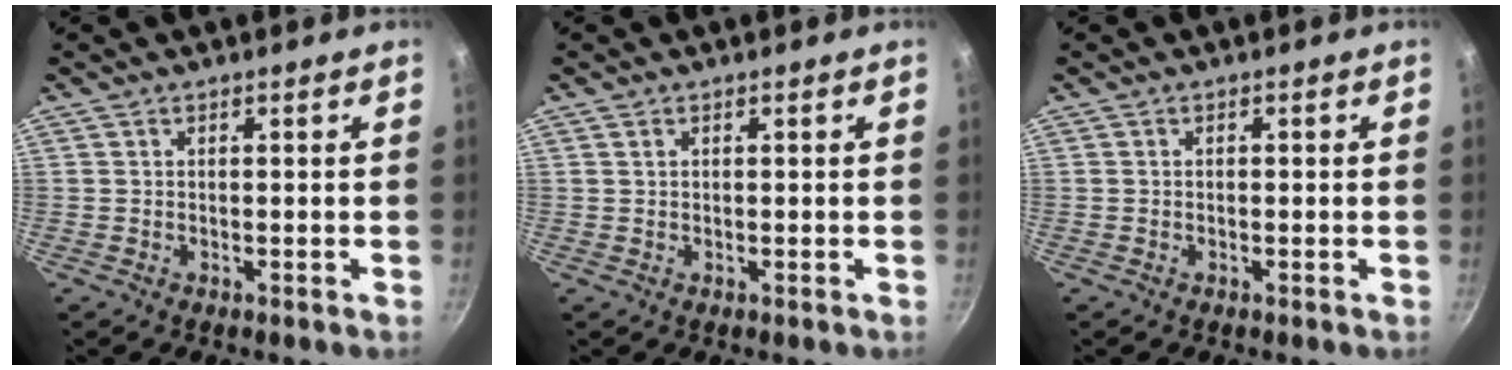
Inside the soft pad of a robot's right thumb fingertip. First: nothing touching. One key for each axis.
{"total": 0.7, "fx": 0.4, "fy": 0.4, "fz": 0.4, "tx": -0.007, "ty": 0.001, "tz": 0.009}
{"total": 0.0}